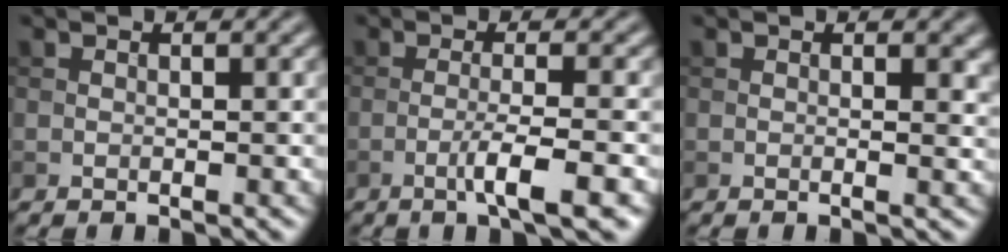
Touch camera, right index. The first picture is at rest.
{"total": 4.1, "force": [-1.6, 0.5, 3.7], "torque": [-0.061, 0.006, -0.035]}
{"total": 1.6, "force": [0.3, 0.5, 1.5], "torque": [-0.017, -0.005, 0.004]}